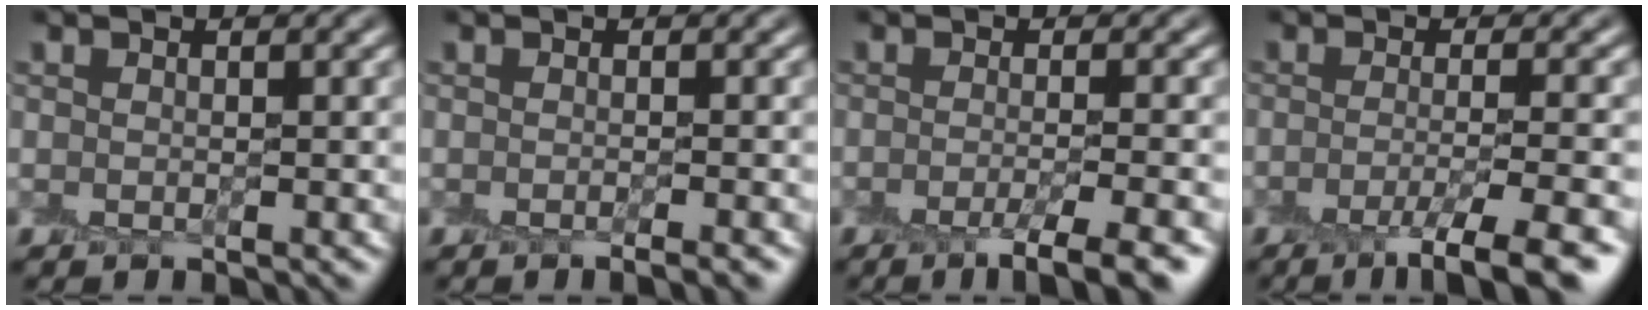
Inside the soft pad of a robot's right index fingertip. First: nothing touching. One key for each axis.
{"total": 1.8, "fx": -0.8, "fy": 0.6, "fz": 1.5, "tx": 0.001, "ty": -0.001, "tz": -0.011}
{"total": 4.3, "fx": -2.3, "fy": 0.9, "fz": 3.6, "tx": -0.045, "ty": -0.005, "tz": -0.042}
{"total": 5.4, "fx": -2.7, "fy": 1.0, "fz": 4.5, "tx": -0.061, "ty": -0.006, "tz": -0.049}